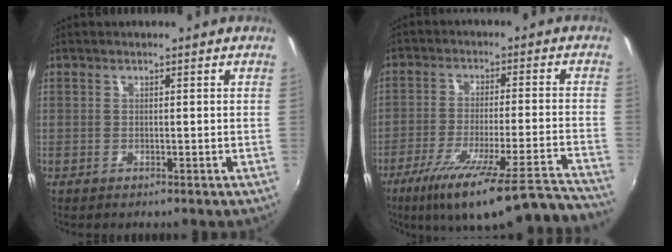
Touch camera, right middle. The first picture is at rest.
{"total": 23.0, "force": [-19.7, -0.3, 11.9], "torque": [-0.190, -0.065, -0.297]}